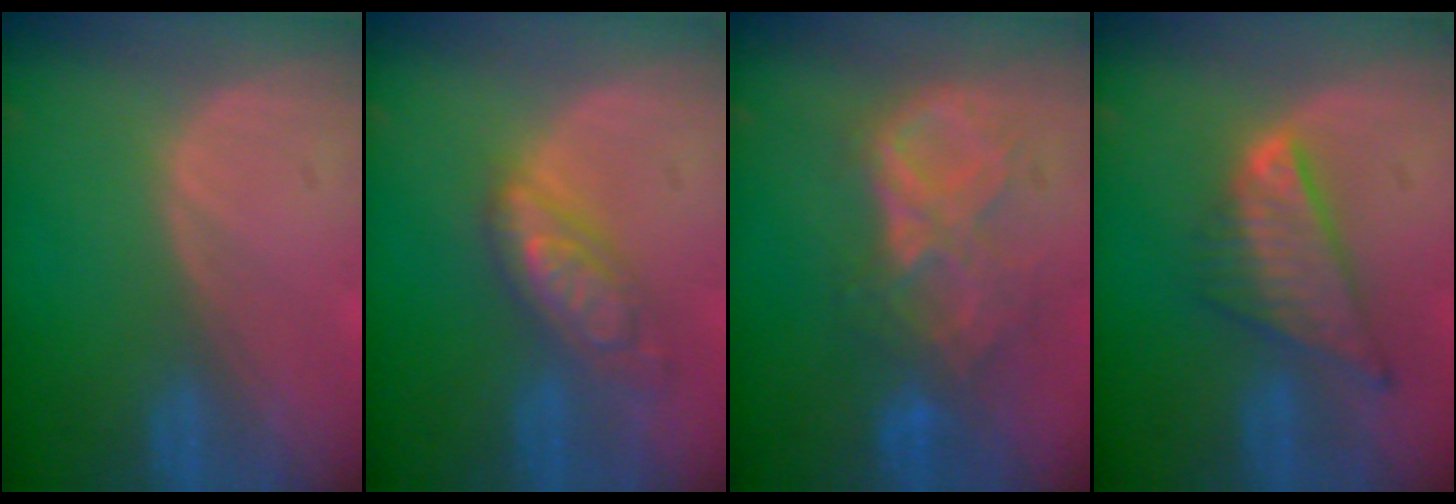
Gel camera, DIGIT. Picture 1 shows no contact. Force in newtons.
{"total": 6.4, "press": 6.4, "slide": 0.5}
{"total": 8.6, "press": 7.6, "slide": 3.9}
{"total": 8.3, "press": 7.1, "slide": 4.3}